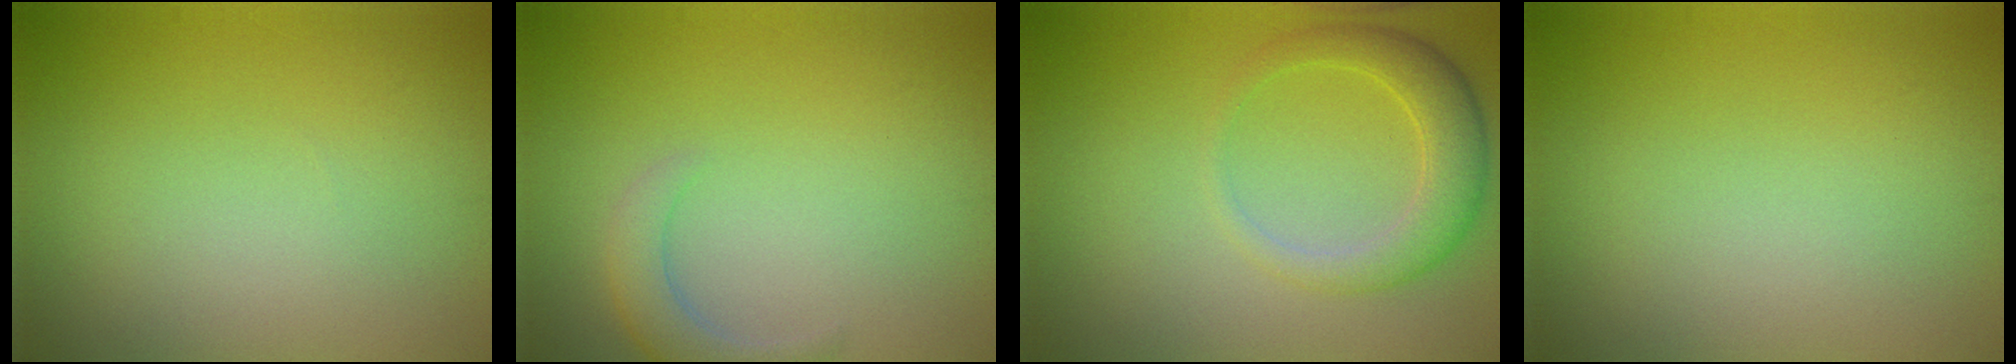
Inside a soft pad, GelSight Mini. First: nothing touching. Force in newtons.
{"total": 2.7, "press": 2.7, "slide": 0.3}
{"total": 3.6, "press": 3.6, "slide": 0.3}
{"total": 0.0}